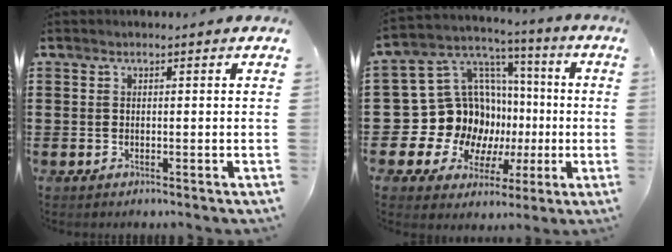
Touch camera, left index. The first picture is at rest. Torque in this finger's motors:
{"motor_torque": [1.01, -0.15, 0.36, 0.06]}